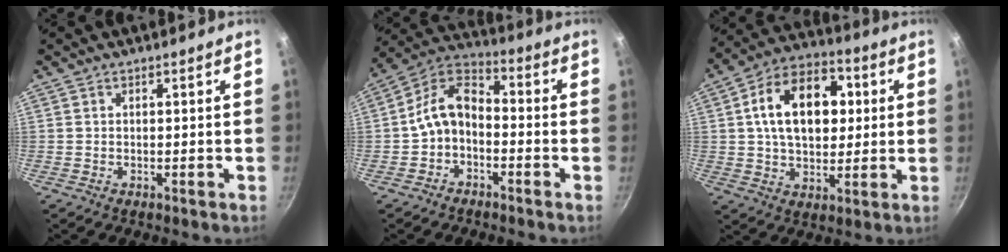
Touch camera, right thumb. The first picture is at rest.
{"total": 9.4, "force": [-2.5, 6.4, 6.4], "torque": [-0.103, 0.053, -0.062]}
{"total": 17.9, "force": [3.3, 11.8, 13.0], "torque": [-0.175, 0.018, 0.042]}